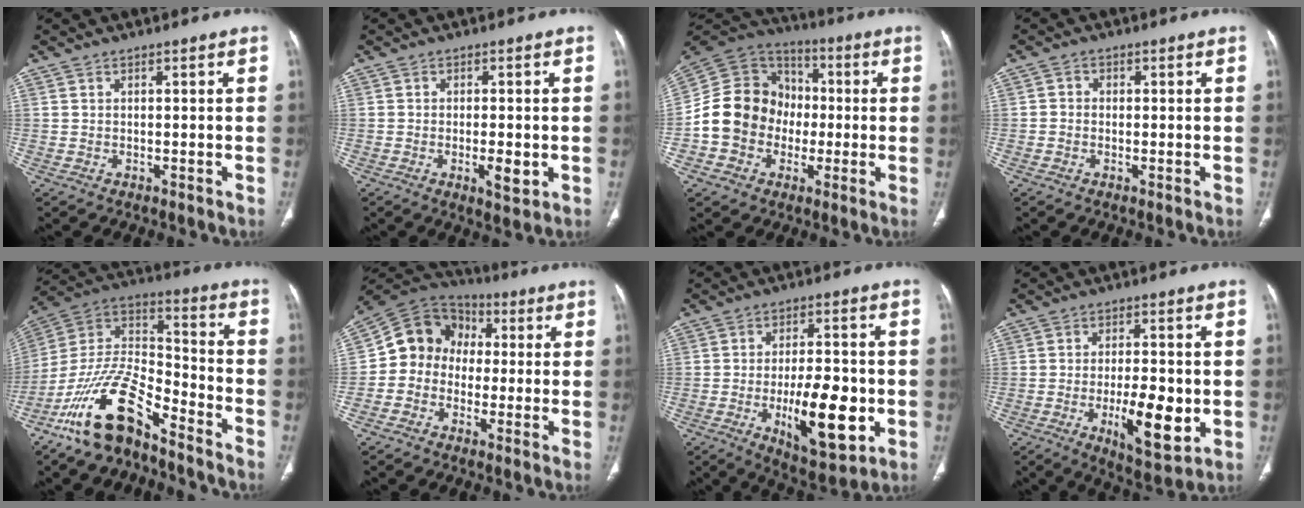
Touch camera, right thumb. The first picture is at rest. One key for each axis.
{"total": 4.5, "fx": -1.1, "fy": 1.6, "fz": 4.0, "tx": -0.059, "ty": -0.007, "tz": -0.015}
{"total": 16.1, "fx": -2.8, "fy": 14.3, "fz": 6.8, "tx": -0.096, "ty": 0.045, "tz": -0.052}
{"total": 1.6, "fx": -0.3, "fy": 1.4, "fz": 0.5, "tx": 0.003, "ty": 0.006, "tz": -0.011}
{"total": 17.4, "fx": -12.0, "fy": 6.3, "fz": 11.0, "tx": -0.190, "ty": 0.087, "tz": -0.226}
{"total": 11.5, "fx": -0.2, "fy": 10.2, "fz": 5.3, "tx": -0.064, "ty": 0.038, "tz": -0.022}
{"total": 15.6, "fx": -4.0, "fy": 6.3, "fz": 13.8, "tx": -0.195, "ty": 0.003, "tz": -0.051}
{"total": 11.9, "fx": -2.8, "fy": 4.3, "fz": 10.8, "tx": -0.158, "ty": -0.009, "tz": -0.037}